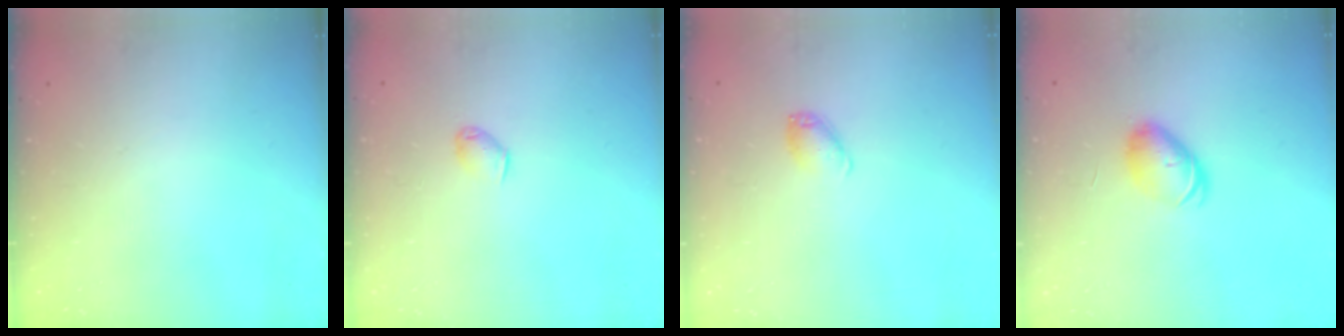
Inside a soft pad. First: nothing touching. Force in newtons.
{"total": 3.9, "press": 3.8, "slide": 0.7}
{"total": 6.4, "press": 6.4, "slide": 0.8}
{"total": 8.0, "press": 8.0, "slide": 0.6}